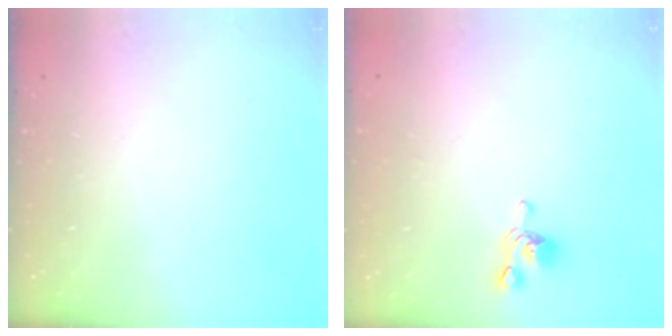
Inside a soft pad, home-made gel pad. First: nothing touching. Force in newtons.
{"total": 1.1, "press": 0.8, "slide": 0.7}